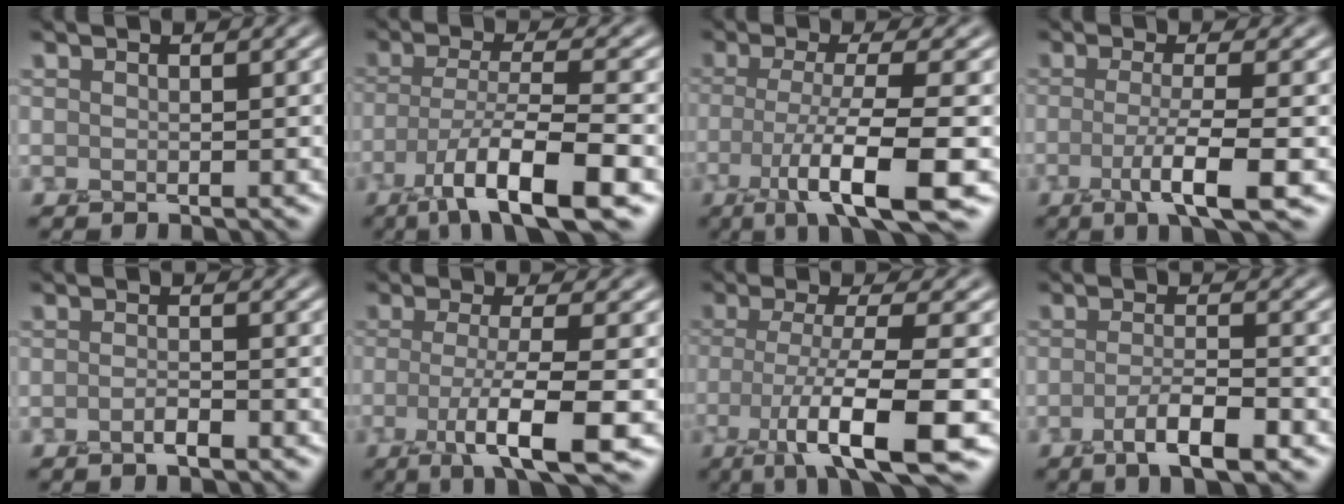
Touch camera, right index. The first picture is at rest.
{"total": 8.6, "force": [-4.5, 1.8, 7.1], "torque": [-0.116, -0.001, -0.081]}
{"total": 8.3, "force": [-3.3, 1.4, 7.5], "torque": [-0.122, -0.008, -0.062]}
{"total": 5.3, "force": [-1.4, 1.0, 5.0], "torque": [-0.082, -0.008, -0.028]}
{"total": 1.3, "force": [-0.7, 0.3, 1.1], "torque": [-0.020, -0.001, -0.014]}
{"total": 6.9, "force": [-2.0, 1.2, 6.5], "torque": [-0.105, -0.011, -0.040]}
{"total": 9.2, "force": [-3.9, 1.7, 8.2], "torque": [-0.136, -0.007, -0.071]}
{"total": 4.3, "force": [-1.9, 1.0, 3.7], "torque": [-0.066, 0.000, -0.036]}